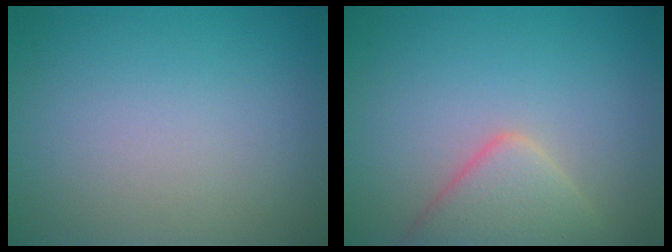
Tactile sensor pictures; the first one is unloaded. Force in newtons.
{"total": 4.2, "press": 4.2, "slide": 0.3}